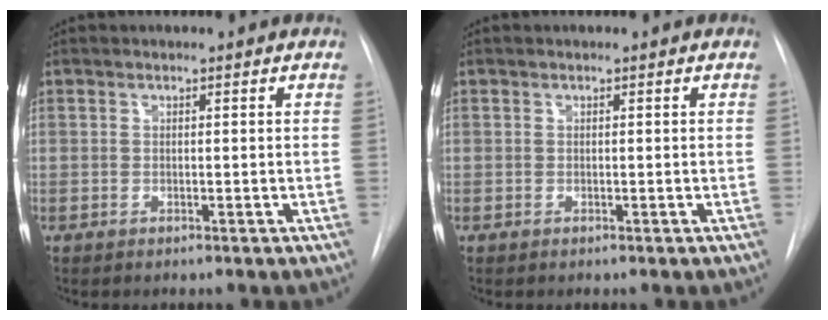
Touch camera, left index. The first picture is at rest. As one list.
[{"total": 0.0}]